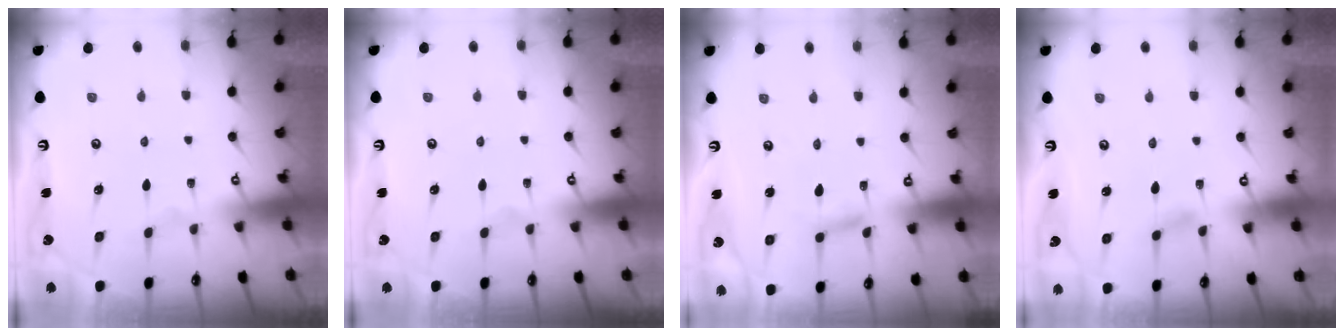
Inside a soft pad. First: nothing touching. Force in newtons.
{"total": 0.0}
{"total": 3.6, "press": 3.6, "slide": 0.3}
{"total": 3.6, "press": 3.5, "slide": 0.4}